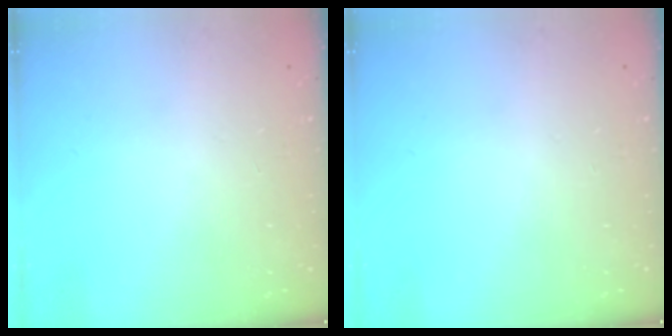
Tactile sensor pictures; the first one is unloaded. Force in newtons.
{"total": 0.0}